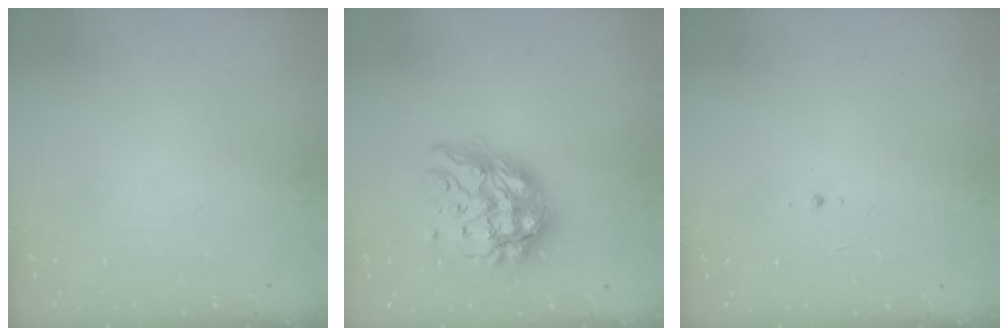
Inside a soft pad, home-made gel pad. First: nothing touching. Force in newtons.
{"total": 15.6, "press": 15.6, "slide": 1.1}
{"total": 2.7, "press": 2.5, "slide": 0.8}